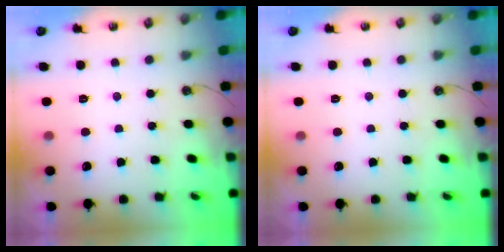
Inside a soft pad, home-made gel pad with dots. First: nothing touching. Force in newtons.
{"total": 0.0}